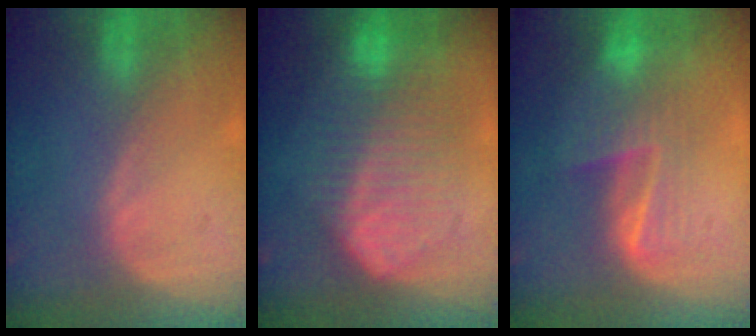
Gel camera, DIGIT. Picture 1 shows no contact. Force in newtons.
{"total": 10.3, "press": 10.3, "slide": 0.4}
{"total": 6.8, "press": 6.4, "slide": 2.3}